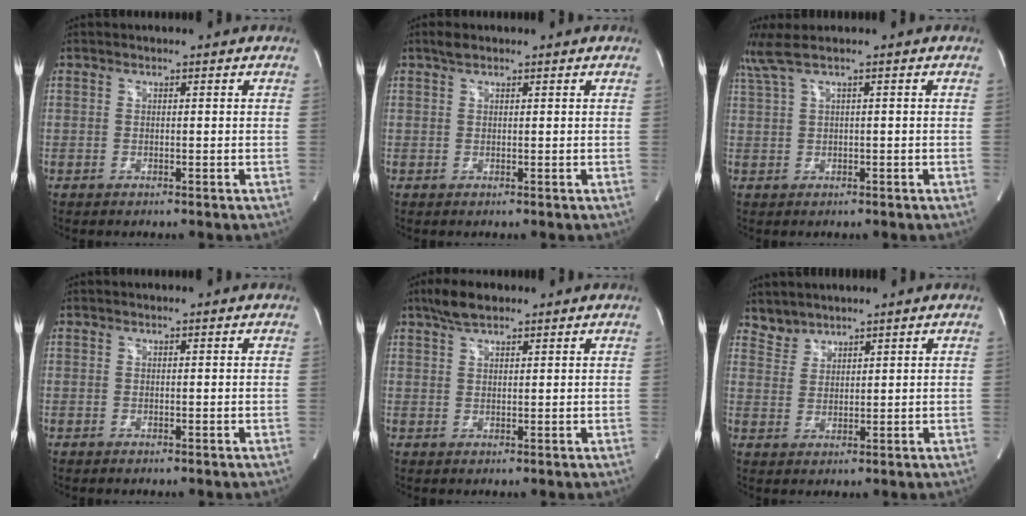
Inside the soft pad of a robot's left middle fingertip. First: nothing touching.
{"total": 1.2, "force": [0.9, 0.4, 0.6], "torque": [-0.016, 0.008, 0.018]}
{"total": 3.2, "force": [2.0, -0.7, 2.3], "torque": [-0.070, 0.028, 0.053]}
{"total": 0.0}
{"total": 4.2, "force": [3.2, 1.3, 2.3], "torque": [-0.057, 0.009, 0.061]}
{"total": 3.0, "force": [2.8, 1.0, -0.4], "torque": [0.009, 0.012, 0.057]}